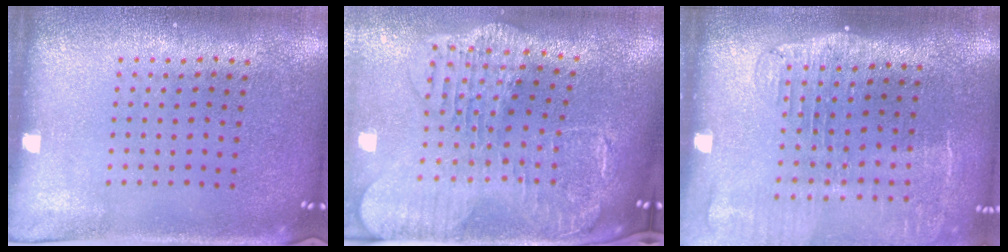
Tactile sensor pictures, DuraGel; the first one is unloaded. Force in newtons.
{"total": 2.9, "press": 2.4, "slide": 1.5}
{"total": 2.2, "press": 1.8, "slide": 1.2}